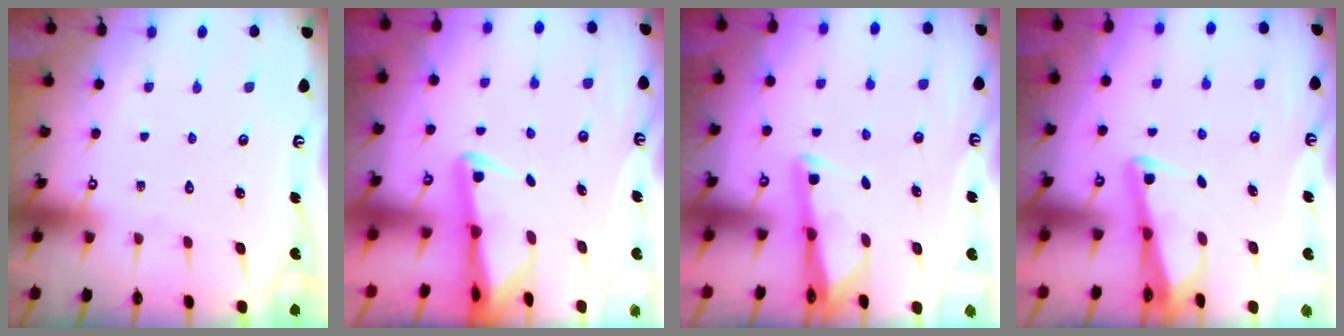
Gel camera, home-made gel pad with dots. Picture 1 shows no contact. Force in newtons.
{"total": 2.5, "press": 2.4, "slide": 0.5}
{"total": 2.8, "press": 2.7, "slide": 0.4}
{"total": 2.7, "press": 2.7, "slide": 0.3}